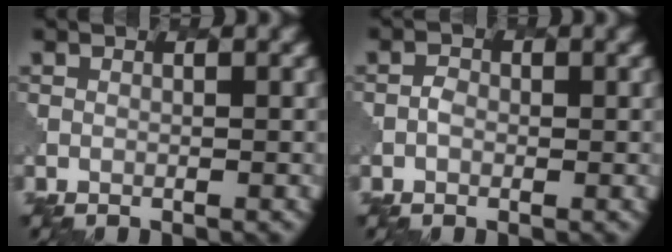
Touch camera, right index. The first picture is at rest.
{"total": 0.8, "force": [-0.2, 0.7, 0.2], "torque": [-0.005, 0.001, -0.004]}